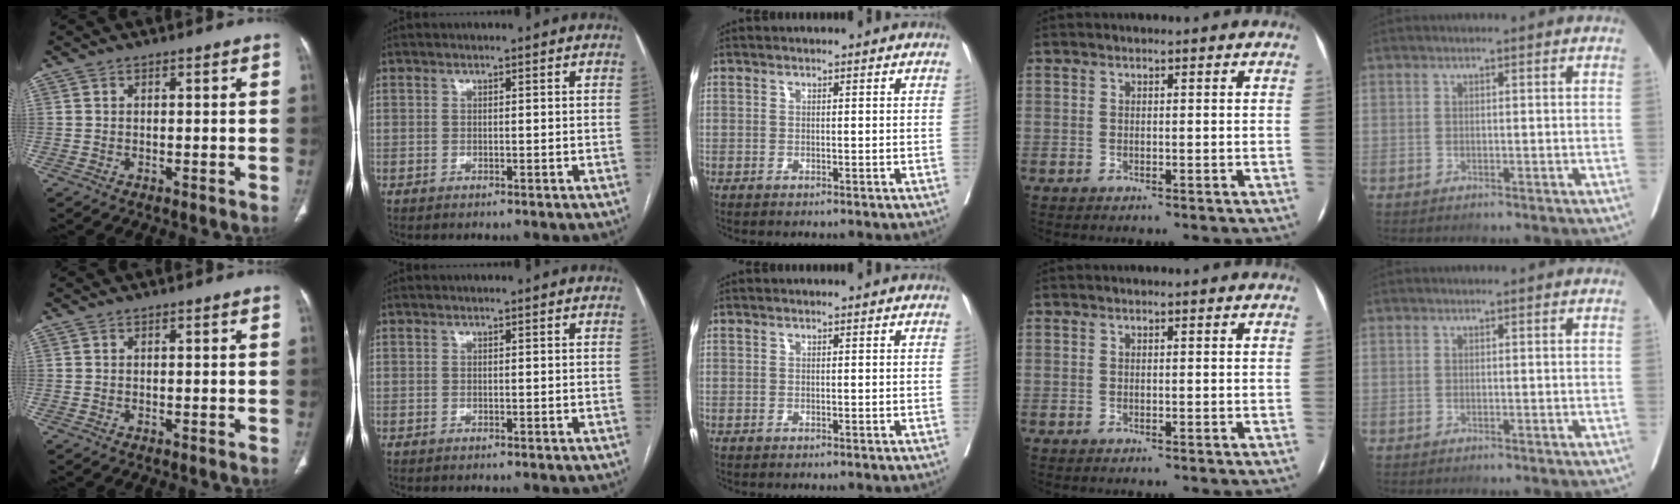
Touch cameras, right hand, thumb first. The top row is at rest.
{}